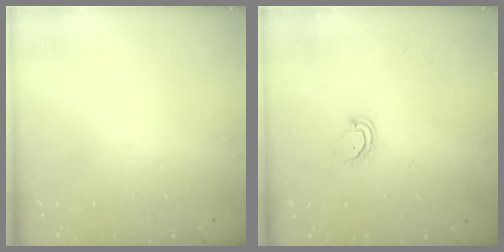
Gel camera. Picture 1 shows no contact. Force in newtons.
{"total": 4.0, "press": 4.0, "slide": 0.4}